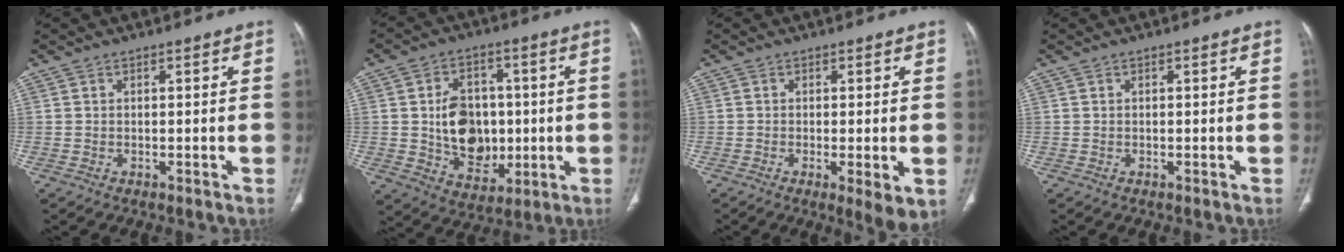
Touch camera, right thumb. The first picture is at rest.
{"total": 13.4, "force": [-0.2, 10.1, 8.8], "torque": [-0.100, 0.003, 0.011]}
{"total": 5.8, "force": [-1.5, 1.3, 5.4], "torque": [-0.087, -0.018, -0.022]}
{"total": 0.0}